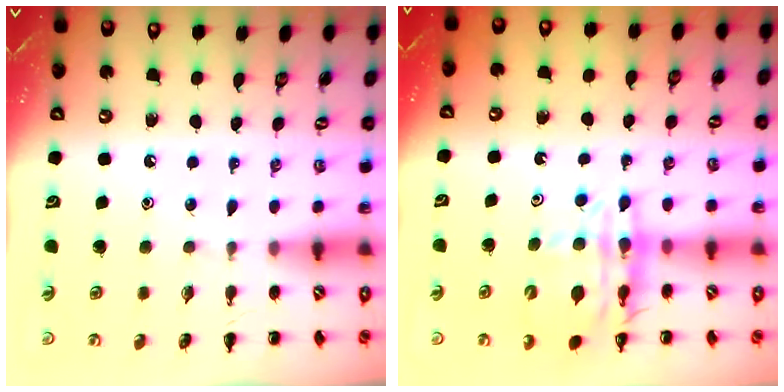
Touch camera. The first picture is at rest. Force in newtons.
{"total": 12.9, "press": 12.4, "slide": 3.7}